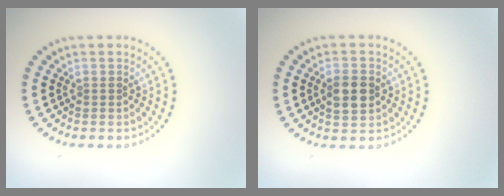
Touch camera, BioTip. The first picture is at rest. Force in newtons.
{"total": 2.8, "press": 2.8, "slide": 0.1}